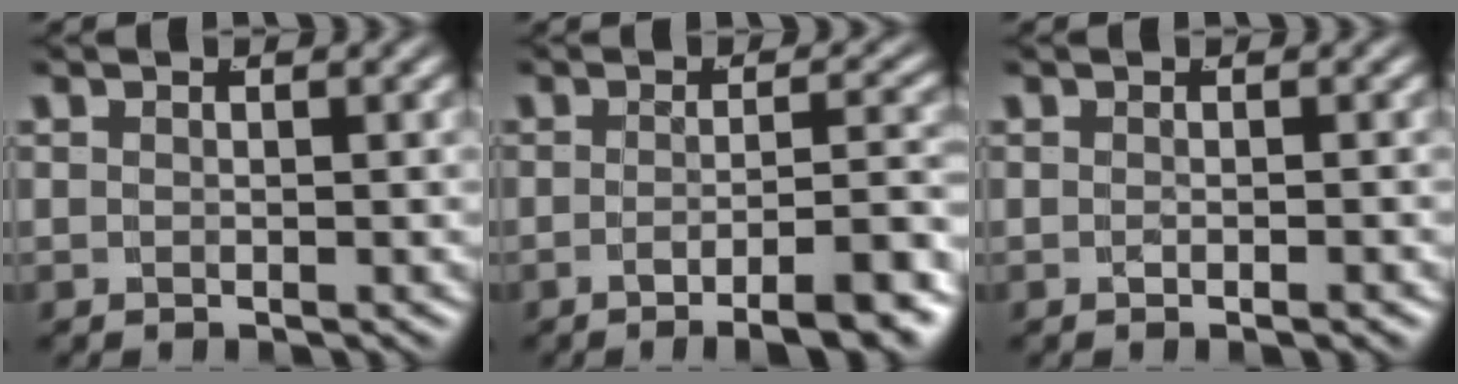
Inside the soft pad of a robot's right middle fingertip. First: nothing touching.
{"total": 6.6, "force": [-4.7, 0.9, 4.5], "torque": [-0.050, -0.003, -0.074]}
{"total": 0.8, "force": [-0.6, -0.4, 0.2], "torque": [-0.004, 0.003, -0.013]}